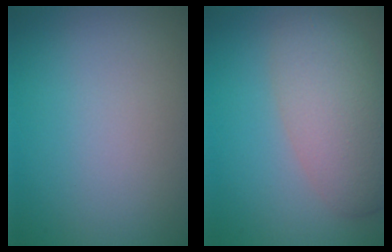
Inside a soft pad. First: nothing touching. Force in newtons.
{"total": 5.7, "press": 5.7, "slide": 0.1}